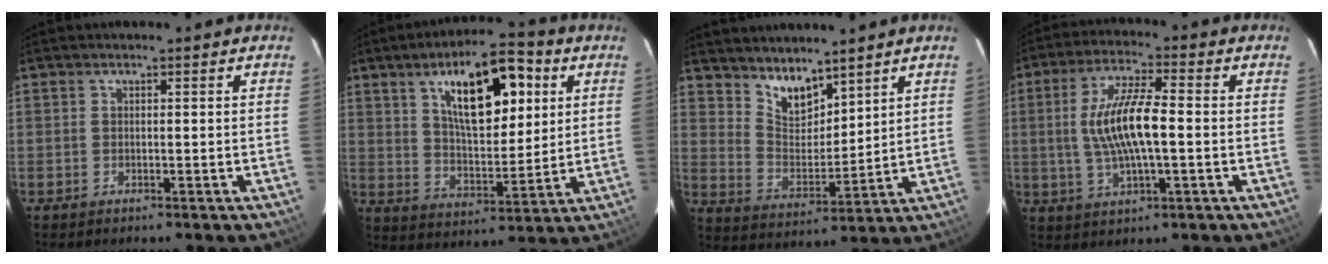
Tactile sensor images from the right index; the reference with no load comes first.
{"total": 16.4, "force": [6.8, 6.8, 13.3], "torque": [-0.210, 0.025, 0.119]}
{"total": 8.3, "force": [6.7, 3.8, 3.2], "torque": [-0.050, 0.000, 0.134]}
{"total": 11.3, "force": [-0.4, 2.9, 11.0], "torque": [-0.215, 0.003, -0.004]}